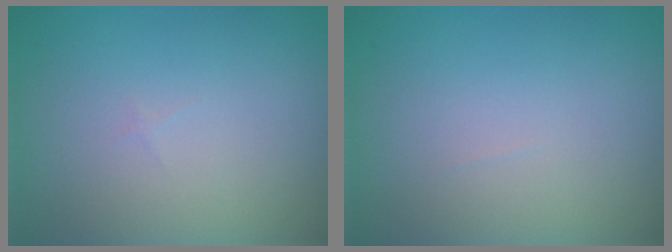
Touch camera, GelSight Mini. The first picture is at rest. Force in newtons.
{"total": 0.0}